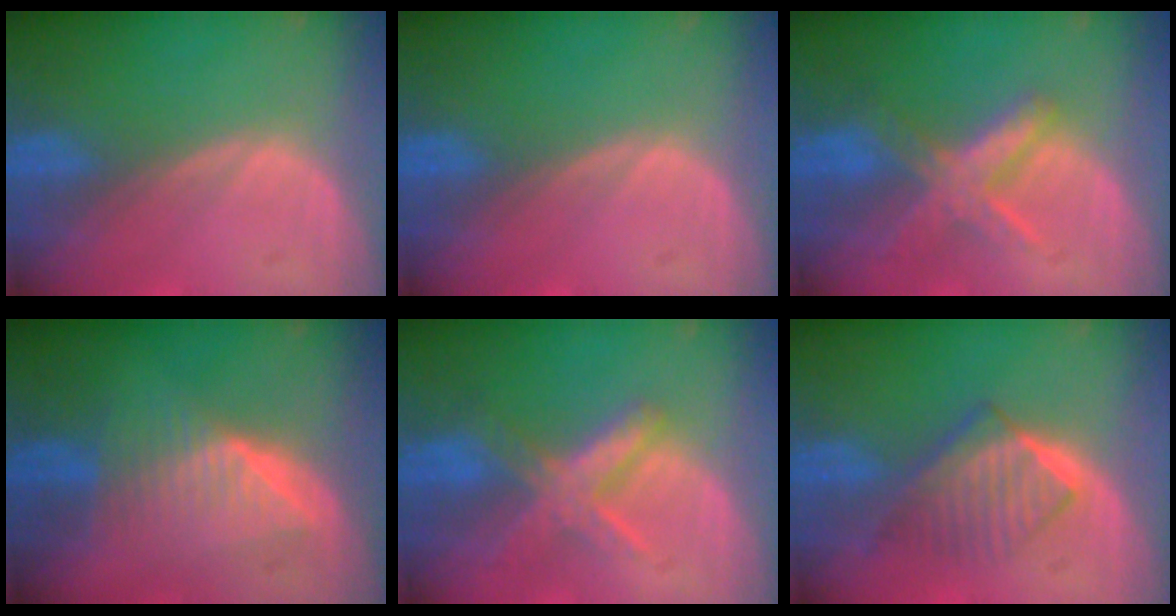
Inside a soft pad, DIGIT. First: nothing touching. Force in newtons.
{"total": 0.0}
{"total": 7.1, "press": 6.2, "slide": 3.6}
{"total": 6.5, "press": 6.5, "slide": 0.6}
{"total": 7.1, "press": 6.2, "slide": 3.6}
{"total": 6.5, "press": 5.9, "slide": 2.7}